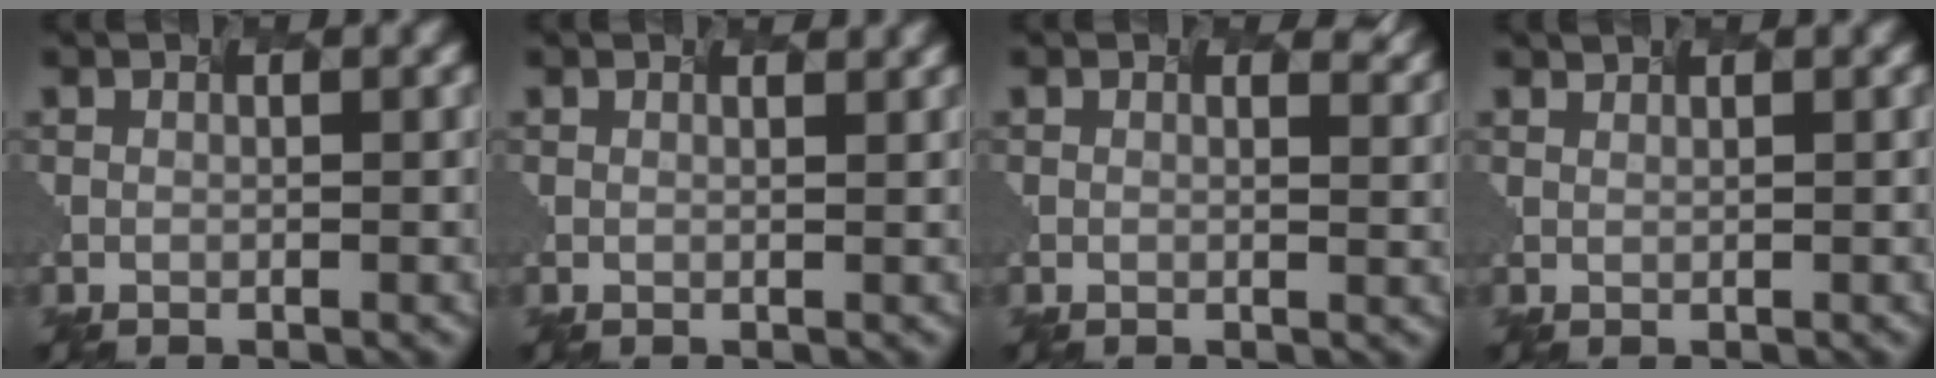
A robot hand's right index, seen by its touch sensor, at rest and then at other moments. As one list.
[{"total": 1.3, "force": [1.2, 0.5, 0.1], "torque": [0.009, 0.001, 0.002]}, {"total": 2.4, "force": [2.2, 0.9, 0.4], "torque": [0.005, 0.001, 0.015]}, {"total": 1.3, "force": [1.3, 0.1, -0.1], "torque": [-0.005, -0.006, 0.021]}]